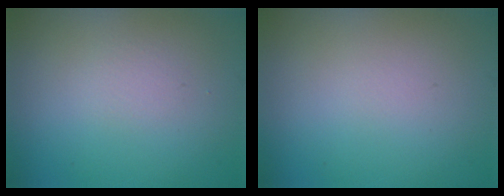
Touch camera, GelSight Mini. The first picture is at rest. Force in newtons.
{"total": 0.0}